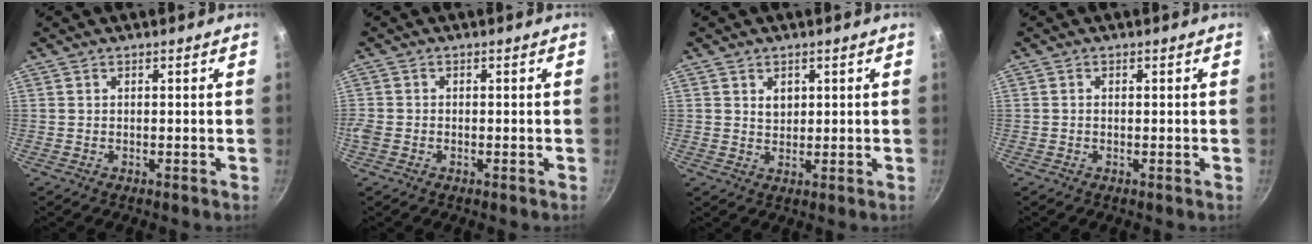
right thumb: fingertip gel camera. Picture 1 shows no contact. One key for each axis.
{"total": 2.3, "fx": -1.0, "fy": 1.8, "fz": 1.1, "tx": -0.025, "ty": 0.002, "tz": -0.020}
{"total": 2.7, "fx": 1.0, "fy": 2.1, "fz": 1.4, "tx": -0.013, "ty": -0.005, "tz": 0.018}
{"total": 0.5, "fx": 0.0, "fy": 0.4, "fz": 0.3, "tx": -0.005, "ty": 0.003, "tz": -0.001}